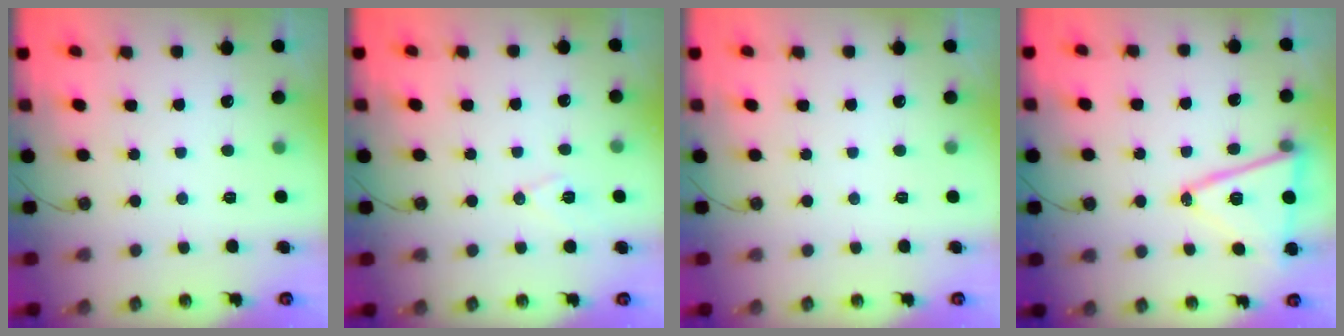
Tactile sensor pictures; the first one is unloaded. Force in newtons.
{"total": 7.1, "press": 6.0, "slide": 3.7}
{"total": 0.0}
{"total": 15.7, "press": 15.2, "slide": 3.8}